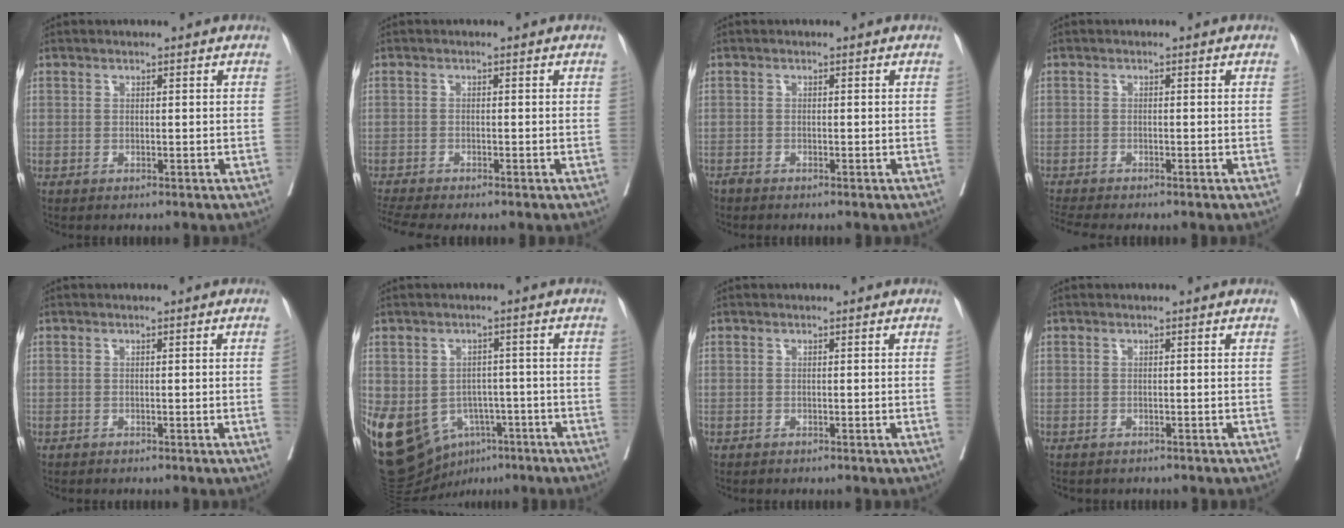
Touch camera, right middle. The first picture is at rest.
{"total": 4.0, "force": [-3.6, -0.4, 1.7], "torque": [-0.033, -0.010, -0.065]}
{"total": 0.7, "force": [-0.7, 0.0, 0.1], "torque": [-0.007, -0.002, -0.017]}
{"total": 3.9, "force": [-3.6, -0.3, 1.5], "torque": [-0.025, -0.010, -0.061]}
{"total": 1.1, "force": [-0.3, -0.3, 1.0], "torque": [-0.010, 0.001, -0.005]}
{"total": 14.9, "force": [-6.7, 10.9, 7.5], "torque": [-0.155, 0.013, -0.092]}
{"total": 0.0}
{"total": 1.7, "force": [-1.5, 0.7, 0.4], "torque": [-0.013, -0.002, -0.019]}